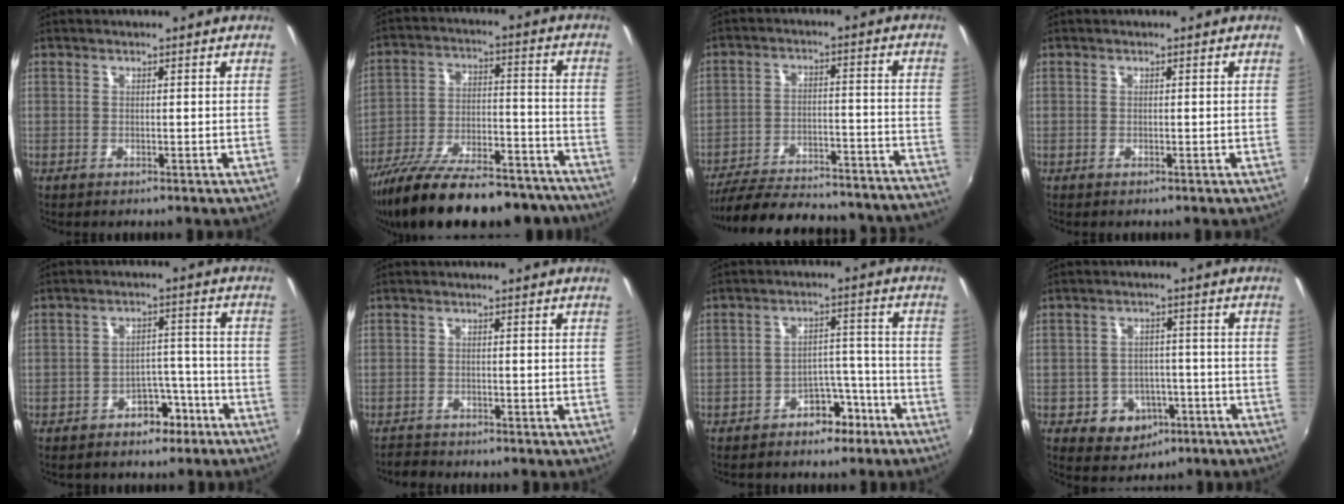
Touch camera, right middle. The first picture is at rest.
{"total": 27.2, "force": [-22.3, 8.3, 13.2], "torque": [-0.238, -0.025, -0.323]}
{"total": 30.3, "force": [-27.6, 5.0, 11.4], "torque": [-0.199, -0.026, -0.361]}
{"total": 0.0}
{"total": 6.2, "force": [-3.9, 4.1, 2.5], "torque": [-0.047, 0.025, -0.039]}
{"total": 1.8, "force": [-1.8, 0.5, -0.2], "torque": [-0.005, 0.002, -0.036]}
{"total": 6.7, "force": [-4.6, 4.3, 2.5], "torque": [-0.038, 0.034, -0.052]}
{"total": 7.6, "force": [-3.4, 6.4, 2.3], "torque": [-0.061, 0.015, -0.028]}